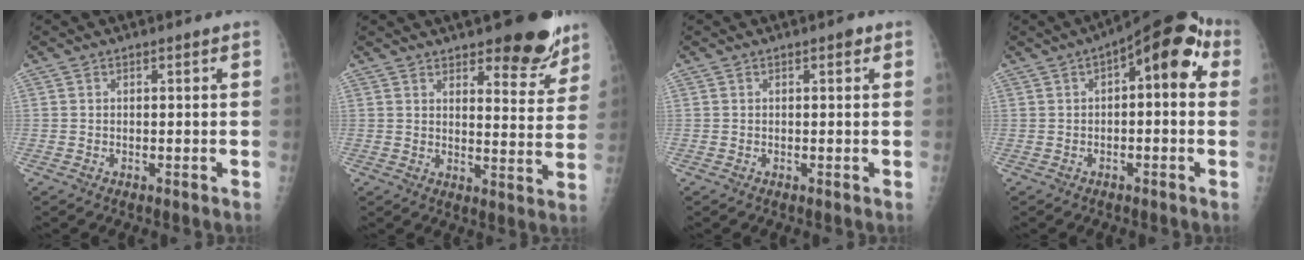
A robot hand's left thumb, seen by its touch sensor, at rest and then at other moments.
{"total": 12.0, "force": [8.4, 4.3, 7.4], "torque": [-0.051, -0.052, 0.115]}
{"total": 0.9, "force": [0.4, 0.4, 0.7], "torque": [-0.005, 0.001, 0.003]}
{"total": 11.8, "force": [2.7, 5.0, 10.4], "torque": [-0.116, 0.036, 0.027]}